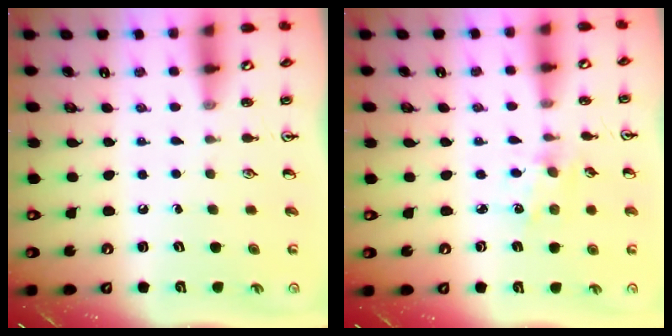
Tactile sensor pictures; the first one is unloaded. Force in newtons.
{"total": 1.1, "press": 1.1, "slide": 0.1}